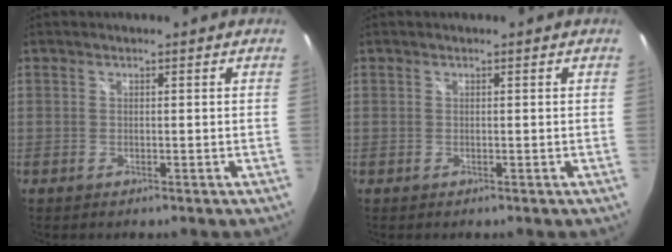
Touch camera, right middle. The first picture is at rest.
{"total": 0.0}